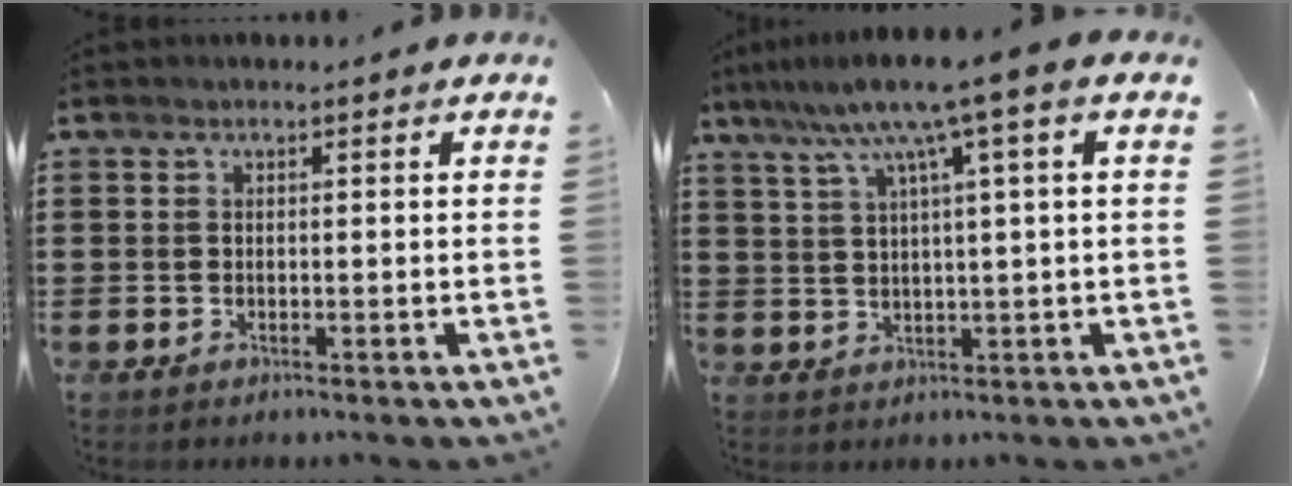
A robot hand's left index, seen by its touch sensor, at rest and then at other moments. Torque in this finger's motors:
{"motor_torque": [1.73, 0.18, 1.05, 0.21]}